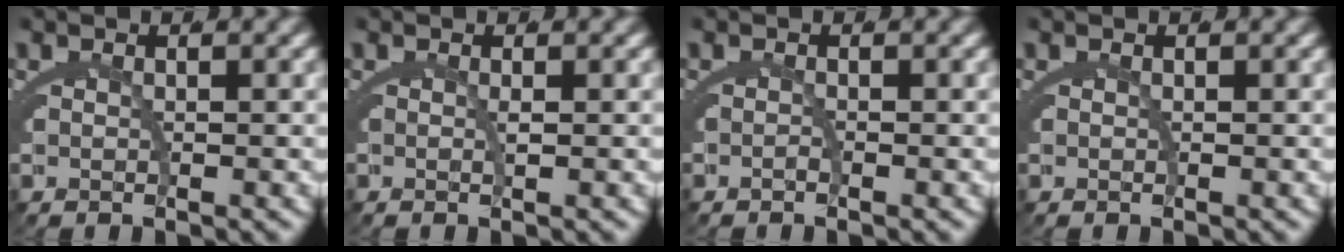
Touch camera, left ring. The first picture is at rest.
{"total": 0.7, "force": [0.1, 0.3, 0.6], "torque": [-0.011, -0.003, 0.001]}
{"total": 0.6, "force": [-0.5, 0.1, 0.4], "torque": [-0.006, -0.003, -0.009]}
{"total": 0.0}